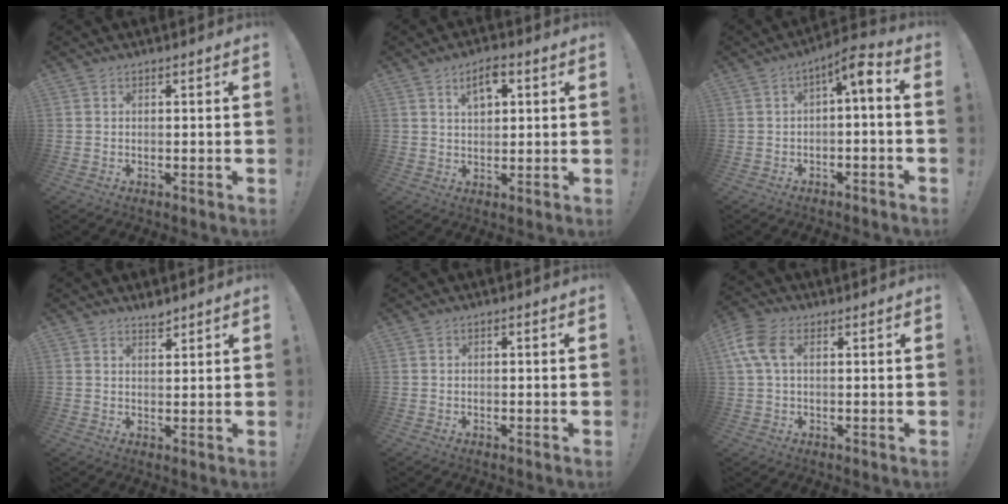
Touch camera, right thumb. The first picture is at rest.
{"total": 5.9, "force": [2.6, 3.1, 4.4], "torque": [-0.064, -0.003, 0.043]}
{"total": 6.4, "force": [0.2, 1.2, 6.2], "torque": [-0.103, -0.001, 0.001]}
{"total": 2.3, "force": [2.1, 0.5, 0.8], "torque": [-0.007, -0.013, 0.036]}
{"total": 0.8, "force": [-0.7, 0.1, 0.3], "torque": [-0.011, 0.003, -0.012]}
{"total": 8.2, "force": [2.0, 4.9, 6.2], "torque": [-0.144, 0.008, 0.037]}